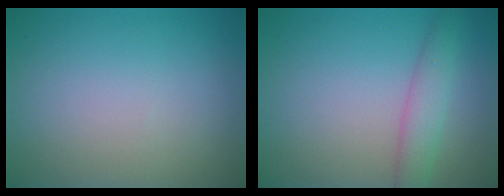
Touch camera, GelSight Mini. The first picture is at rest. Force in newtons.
{"total": 2.7, "press": 2.7, "slide": 0.1}